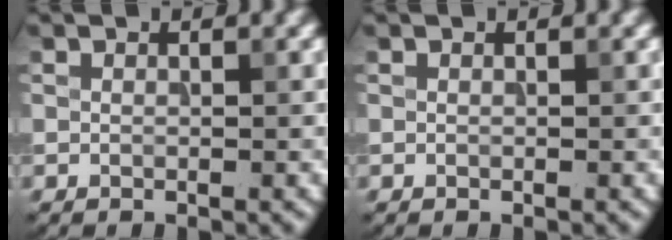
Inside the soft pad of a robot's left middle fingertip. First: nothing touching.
{"total": 0.0}